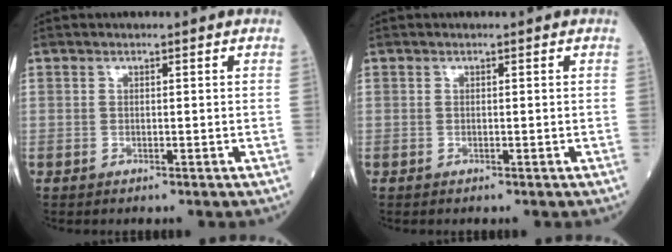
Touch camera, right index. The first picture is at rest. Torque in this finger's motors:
{"motor_torque": [0.00, 0.00, 0.00, 0.00]}